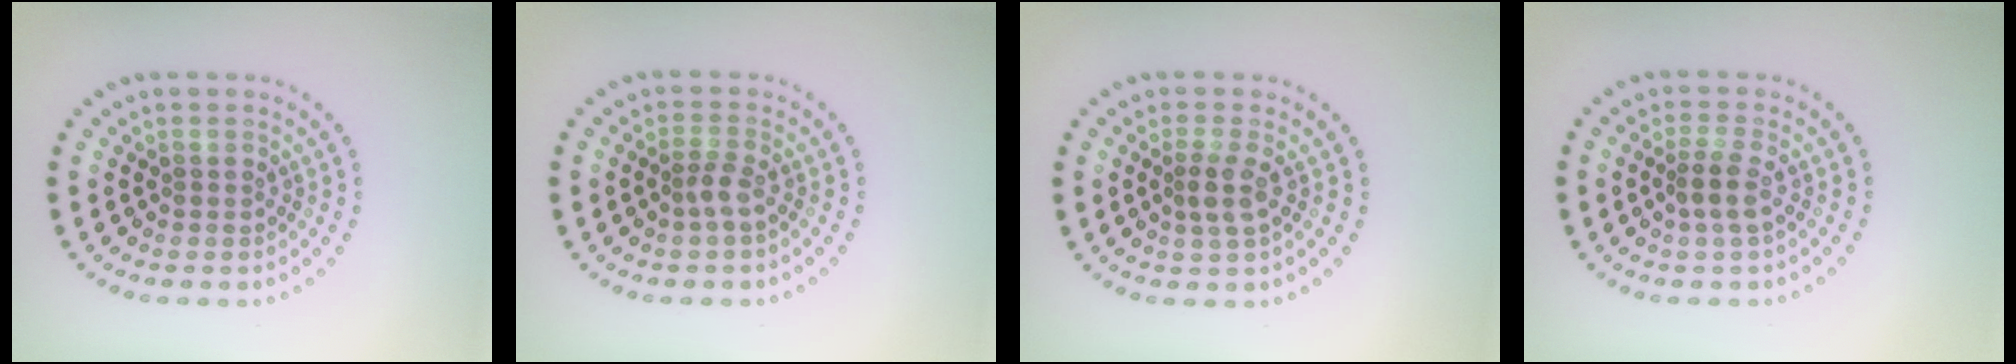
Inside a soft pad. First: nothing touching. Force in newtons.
{"total": 1.4, "press": 1.0, "slide": 0.9}
{"total": 2.0, "press": 1.7, "slide": 1.1}
{"total": 2.1, "press": 1.6, "slide": 1.2}